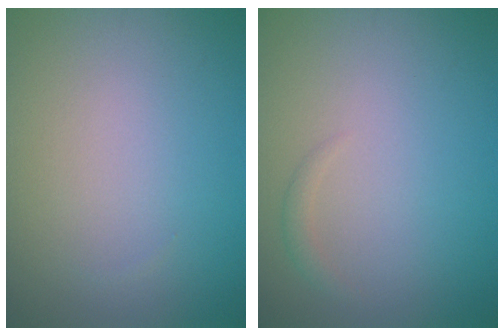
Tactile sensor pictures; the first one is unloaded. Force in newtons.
{"total": 0.8, "press": 0.8, "slide": 0.1}